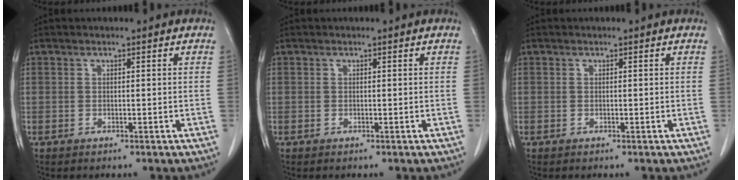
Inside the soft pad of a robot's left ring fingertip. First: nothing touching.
{"total": 0.0}
{"total": 0.0}